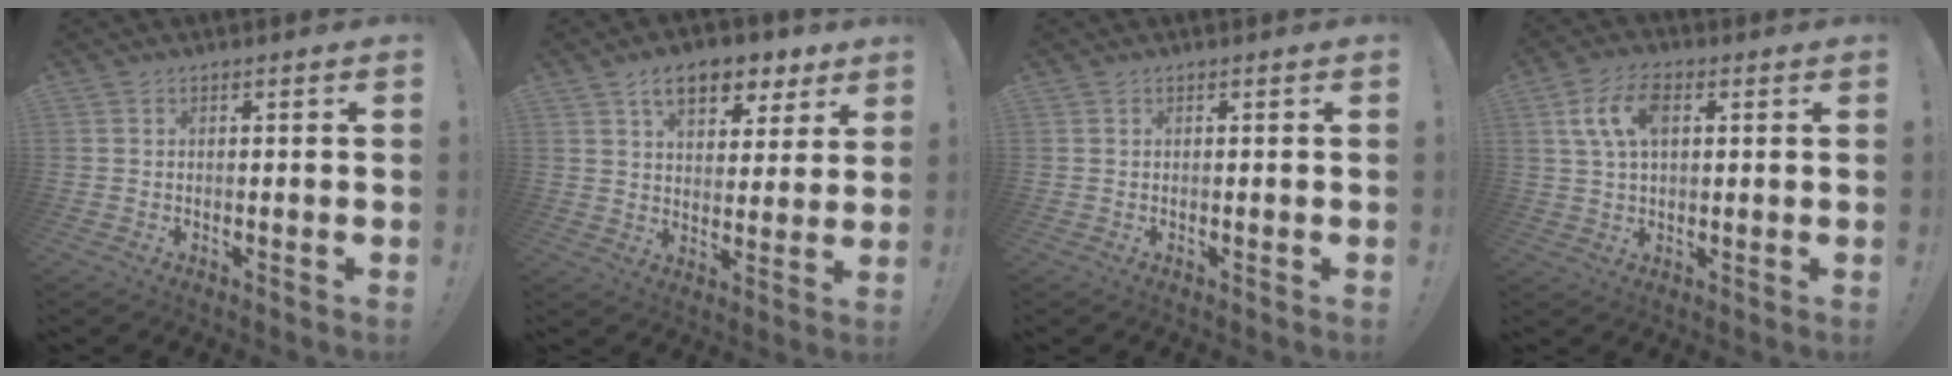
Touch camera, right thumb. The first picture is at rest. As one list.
[{"total": 11.2, "force": [6.7, 6.2, 6.5], "torque": [-0.094, -0.033, 0.119]}, {"total": 0.0}, {"total": 9.8, "force": [2.9, 5.7, 7.5], "torque": [-0.131, 0.009, 0.055]}]